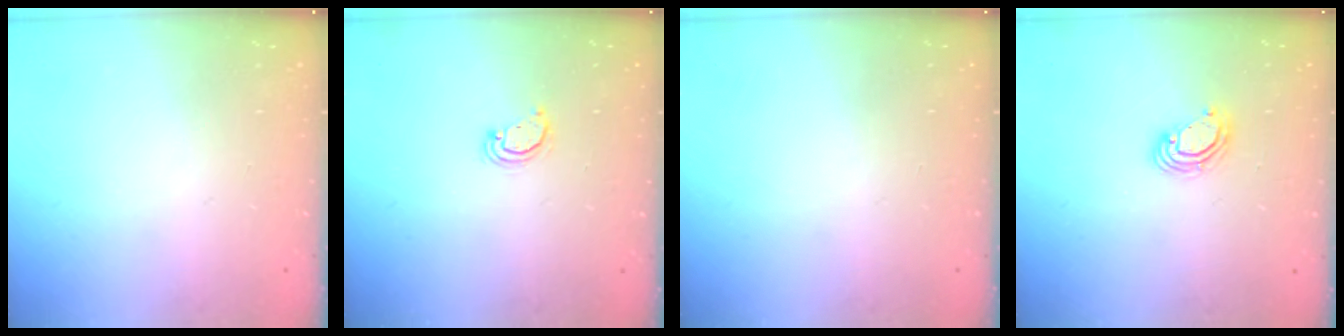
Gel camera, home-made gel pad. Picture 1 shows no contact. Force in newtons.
{"total": 2.2, "press": 2.2, "slide": 0.3}
{"total": 0.0}
{"total": 5.6, "press": 5.6, "slide": 0.3}